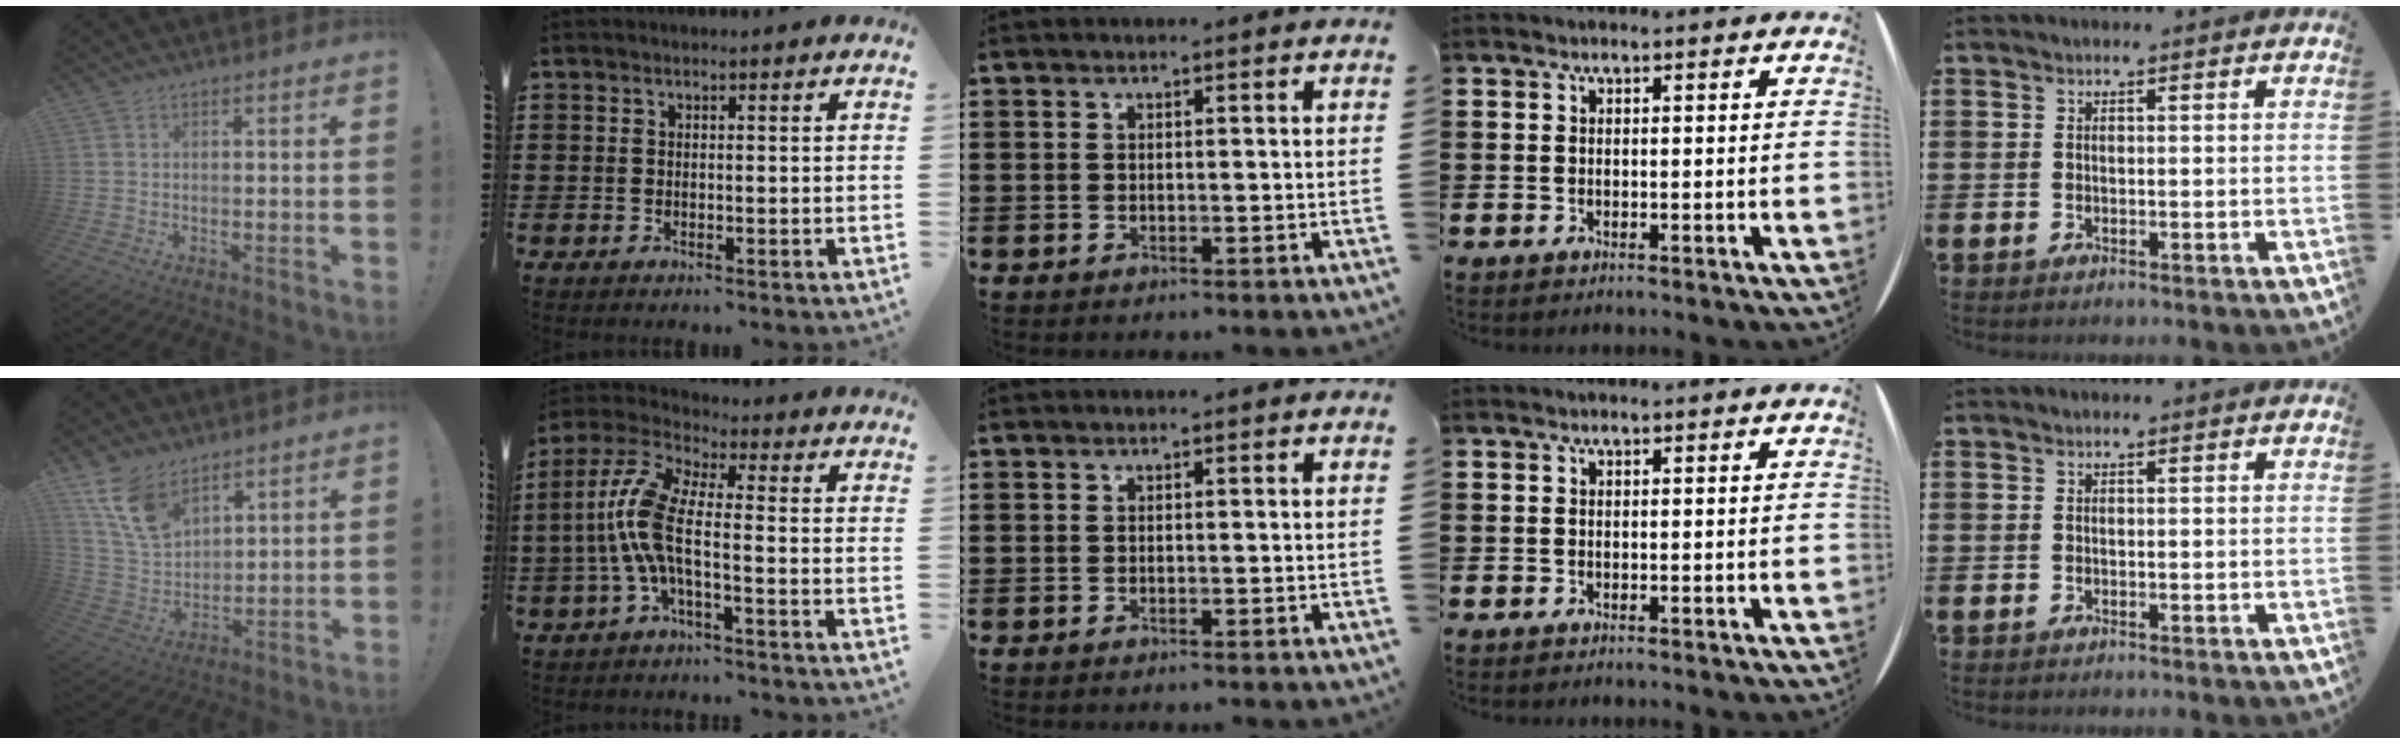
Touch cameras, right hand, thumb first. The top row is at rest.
{"thumb": {"total": 12.7, "force": [8.9, 6.9, 5.9], "torque": [-0.121, -0.047, 0.177]}, "index": {"total": 9.2, "force": [-1.6, 3.1, 8.5], "torque": [-0.208, -0.013, -0.038]}}